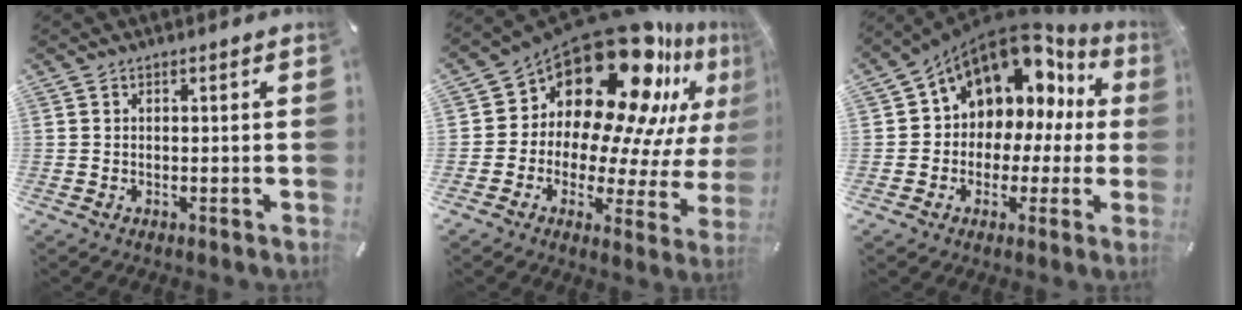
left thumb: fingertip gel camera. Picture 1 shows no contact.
{"total": 24.3, "force": [16.8, 12.1, 12.7], "torque": [-0.200, -0.157, 0.292]}
{"total": 12.0, "force": [7.2, 8.5, 4.4], "torque": [-0.070, -0.070, 0.126]}